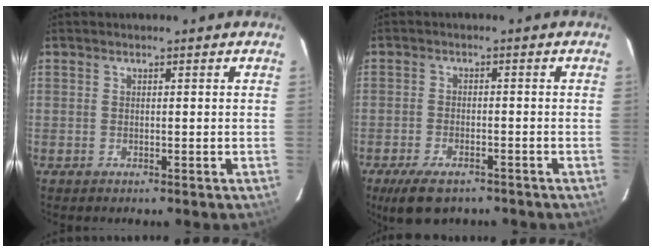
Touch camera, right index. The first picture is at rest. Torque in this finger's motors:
{"motor_torque": [0.52, -0.53, 0.17, 0.05]}